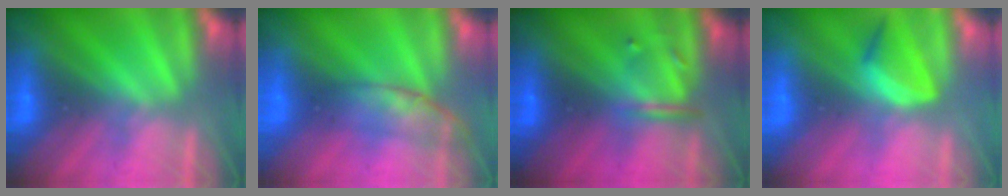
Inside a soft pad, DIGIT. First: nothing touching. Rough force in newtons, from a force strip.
{"total": 2.7}
{"total": 3.3}
{"total": 4.6}